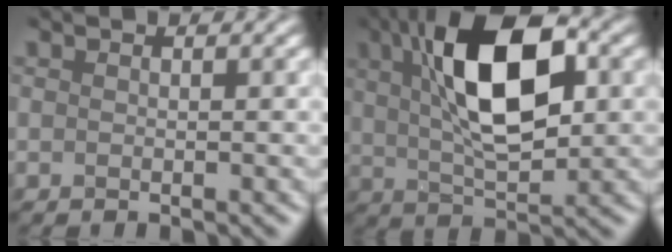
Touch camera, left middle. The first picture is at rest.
{"total": 8.8, "force": [2.2, 3.3, 7.8], "torque": [-0.144, 0.014, 0.050]}